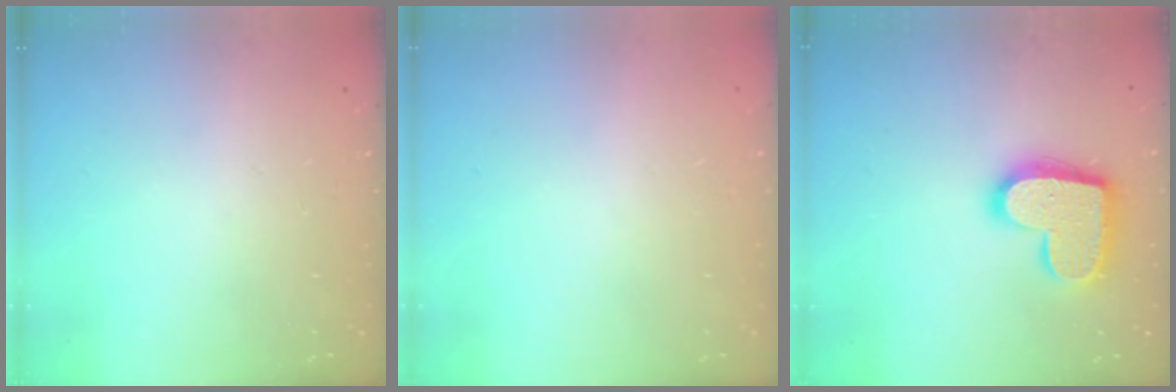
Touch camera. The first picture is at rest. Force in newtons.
{"total": 0.6, "press": 0.5, "slide": 0.2}
{"total": 17.0, "press": 17.0, "slide": 1.1}